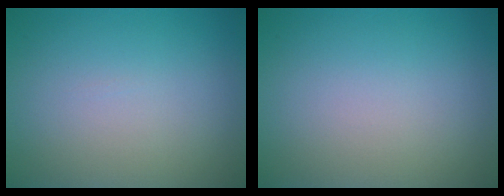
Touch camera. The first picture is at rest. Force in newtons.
{"total": 0.0}